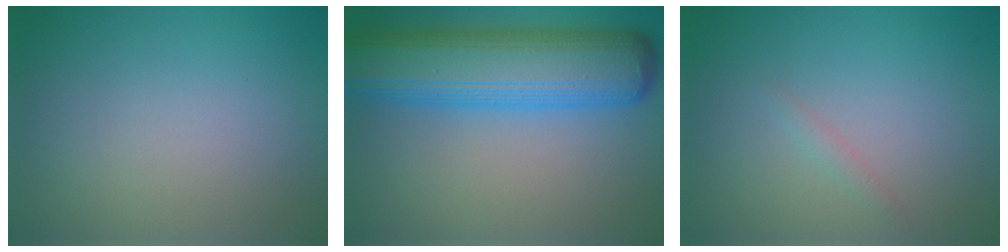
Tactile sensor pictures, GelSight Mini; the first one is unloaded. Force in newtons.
{"total": 10.5, "press": 10.5, "slide": 0.4}
{"total": 0.7, "press": 0.7, "slide": 0.0}